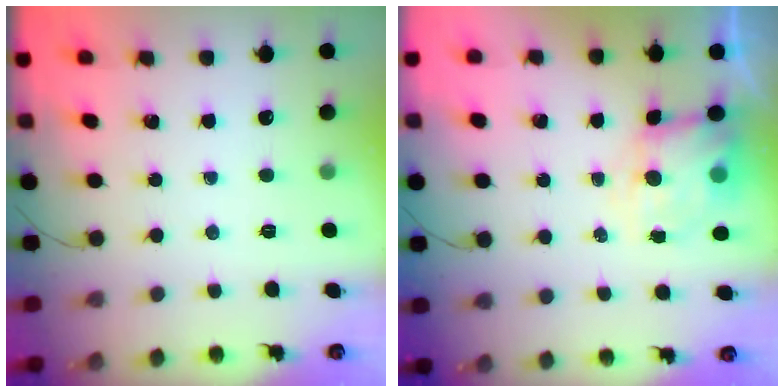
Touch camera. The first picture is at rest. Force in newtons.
{"total": 6.9, "press": 6.8, "slide": 1.1}